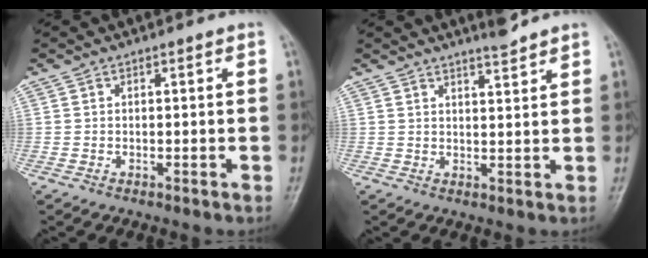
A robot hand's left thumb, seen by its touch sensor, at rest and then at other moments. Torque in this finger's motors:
{"motor_torque": [-0.11, -0.66, 0.09, 0.29, 0.05]}